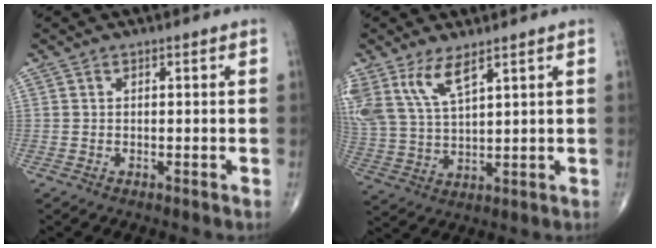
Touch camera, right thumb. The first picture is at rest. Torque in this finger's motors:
{"motor_torque": [0.10, 0.16, 0.55, 0.43, 0.09]}